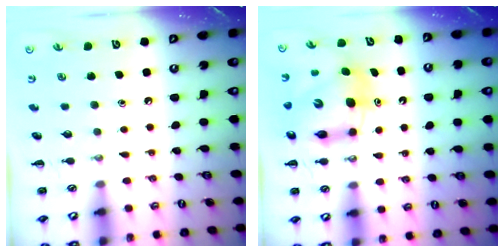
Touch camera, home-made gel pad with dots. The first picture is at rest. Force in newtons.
{"total": 9.1, "press": 8.7, "slide": 2.6}